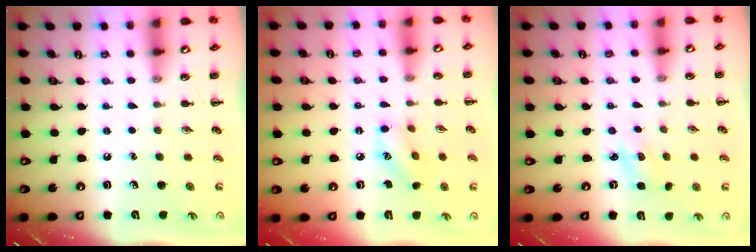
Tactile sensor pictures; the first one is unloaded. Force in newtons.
{"total": 7.8, "press": 7.7, "slide": 0.6}
{"total": 2.5, "press": 2.4, "slide": 0.7}